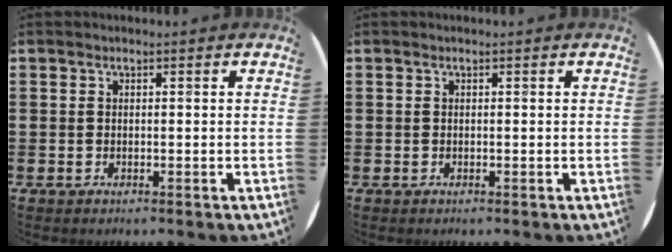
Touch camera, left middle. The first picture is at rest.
{"total": 0.0}